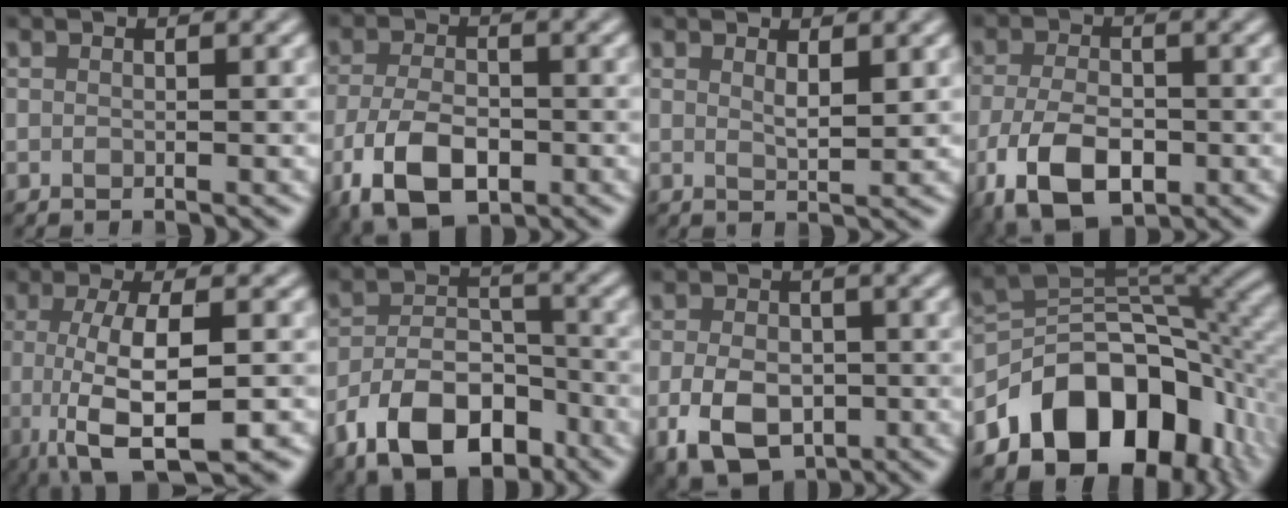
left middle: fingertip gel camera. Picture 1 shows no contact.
{"total": 6.4, "force": [-3.0, 3.4, 4.6], "torque": [-0.096, -0.007, -0.061]}
{"total": 1.4, "force": [0.9, 0.3, 1.0], "torque": [-0.018, -0.003, 0.016]}
{"total": 6.7, "force": [-2.9, 3.6, 4.8], "torque": [-0.104, -0.010, -0.057]}
{"total": 8.4, "force": [-1.7, 2.7, 7.8], "torque": [-0.136, -0.012, -0.028]}
{"total": 8.3, "force": [-4.9, 4.4, 4.9], "torque": [-0.082, 0.000, -0.094]}
{"total": 6.5, "force": [-1.9, 4.5, 4.4], "torque": [-0.090, -0.014, -0.035]}
{"total": 12.8, "force": [-5.9, 8.7, 7.3], "torque": [-0.105, 0.001, -0.105]}